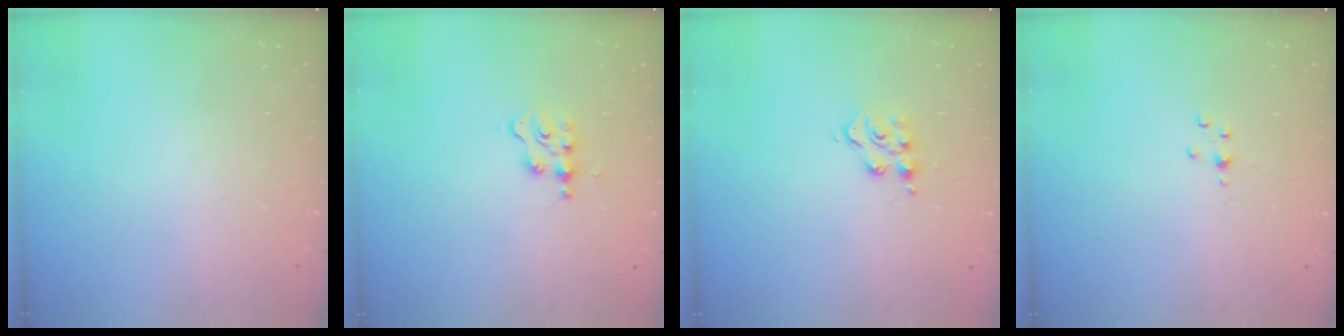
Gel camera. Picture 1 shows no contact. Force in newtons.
{"total": 2.1, "press": 2.1, "slide": 0.3}
{"total": 8.1, "press": 8.0, "slide": 0.5}
{"total": 2.9, "press": 2.8, "slide": 0.4}